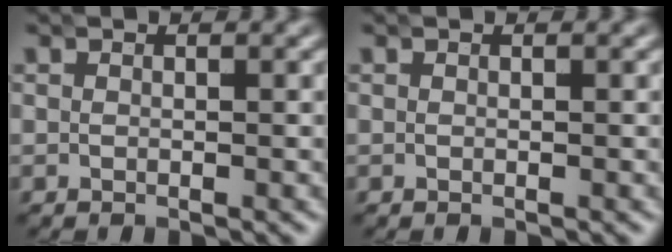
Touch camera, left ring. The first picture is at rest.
{"total": 0.0}